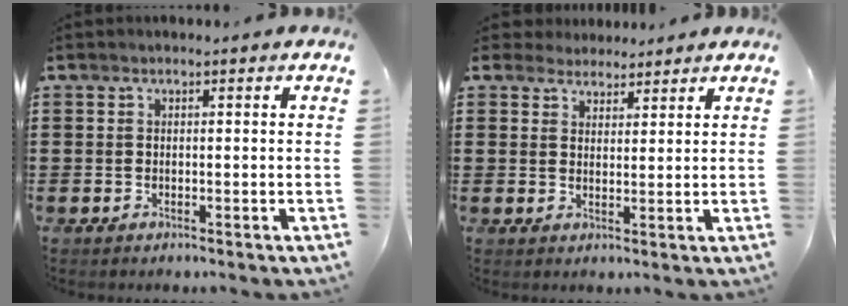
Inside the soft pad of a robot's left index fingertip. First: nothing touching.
{"total": 3.1, "force": [2.9, 1.3, -0.1], "torque": [-0.010, 0.003, 0.056]}